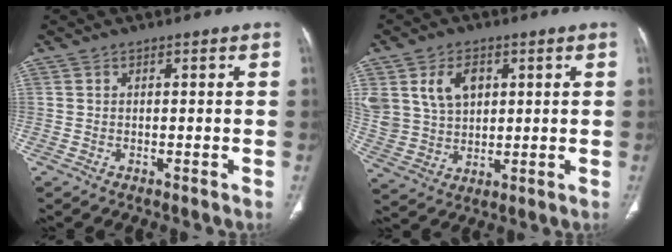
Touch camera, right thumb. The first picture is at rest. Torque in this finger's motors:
{"motor_torque": [0.08, 0.16, 0.73, 0.57, 0.07]}